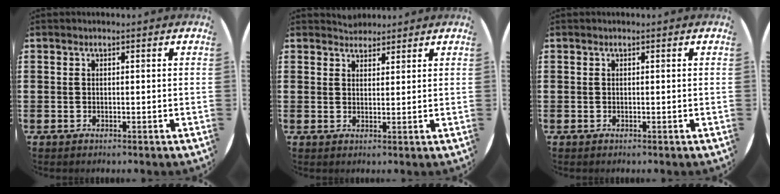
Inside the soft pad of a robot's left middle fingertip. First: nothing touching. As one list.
[{"total": 2.2, "force": [2.1, 0.6, -0.1], "torque": [-0.001, 0.002, 0.041]}, {"total": 0.0}]